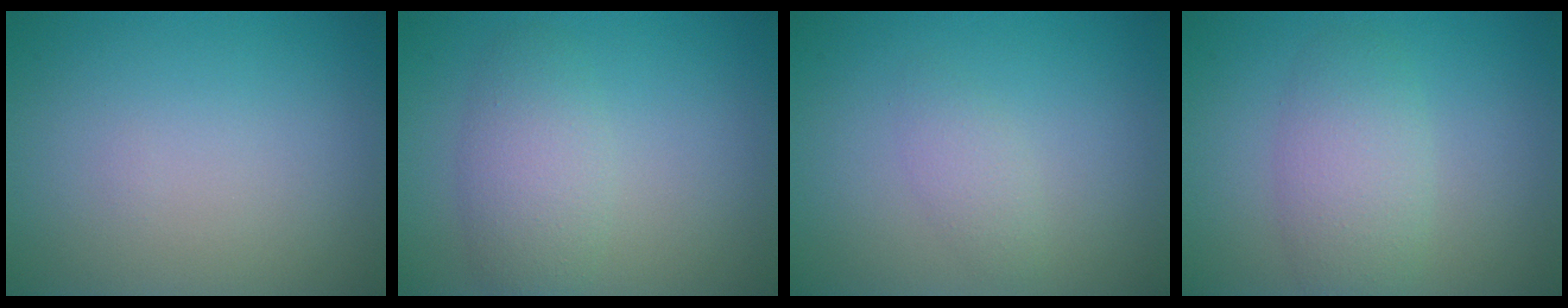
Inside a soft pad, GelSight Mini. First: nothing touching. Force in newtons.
{"total": 3.5, "press": 3.5, "slide": 0.1}
{"total": 1.4, "press": 1.4, "slide": 0.0}
{"total": 3.8, "press": 3.8, "slide": 0.2}